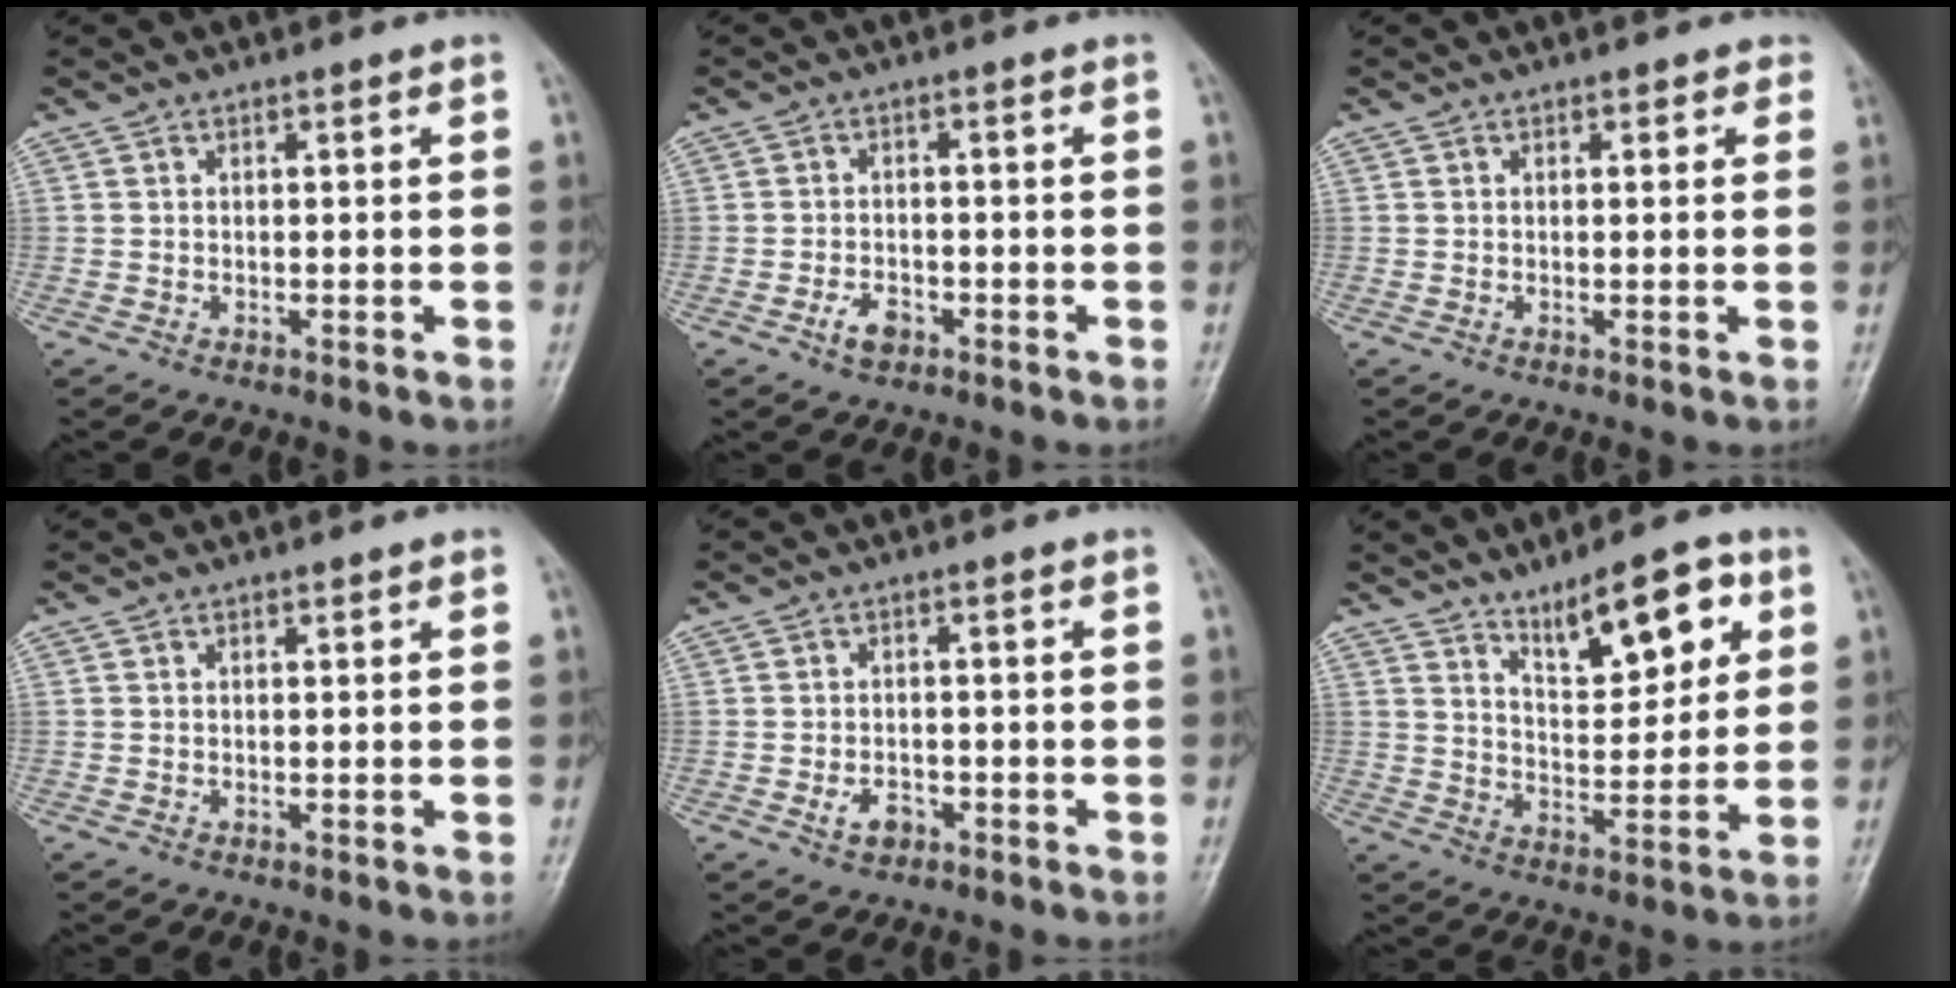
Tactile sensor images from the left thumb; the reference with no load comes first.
{"total": 3.4, "force": [-1.8, 2.0, 2.0], "torque": [-0.032, 0.010, -0.030]}
{"total": 1.5, "force": [0.9, 0.9, 0.8], "torque": [0.008, -0.001, 0.005]}
{"total": 0.6, "force": [0.3, 0.2, 0.4], "torque": [-0.005, 0.000, 0.003]}
{"total": 3.1, "force": [-1.4, 2.1, 1.8], "torque": [-0.028, 0.008, -0.022]}
{"total": 12.0, "force": [6.5, 4.8, 8.9], "torque": [-0.108, -0.034, 0.109]}